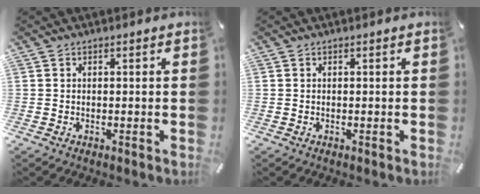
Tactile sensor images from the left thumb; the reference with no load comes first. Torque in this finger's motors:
{"motor_torque": [-0.05, -0.04, 0.00, 0.00, 0.00]}